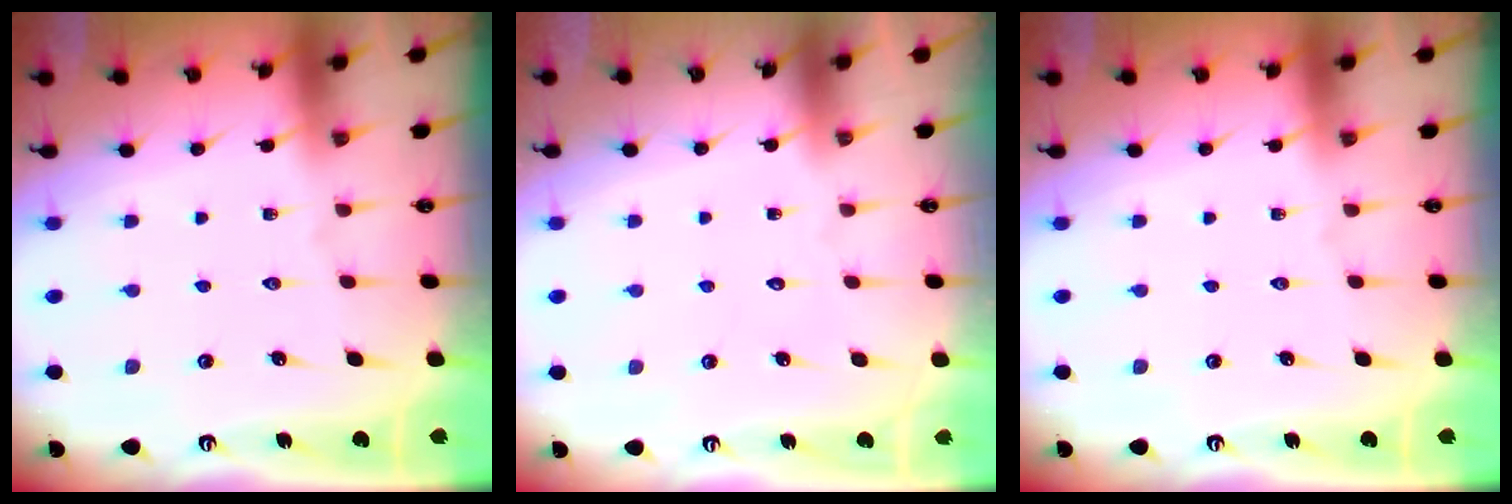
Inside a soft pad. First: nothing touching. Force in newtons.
{"total": 1.6, "press": 1.6, "slide": 0.1}
{"total": 0.0}